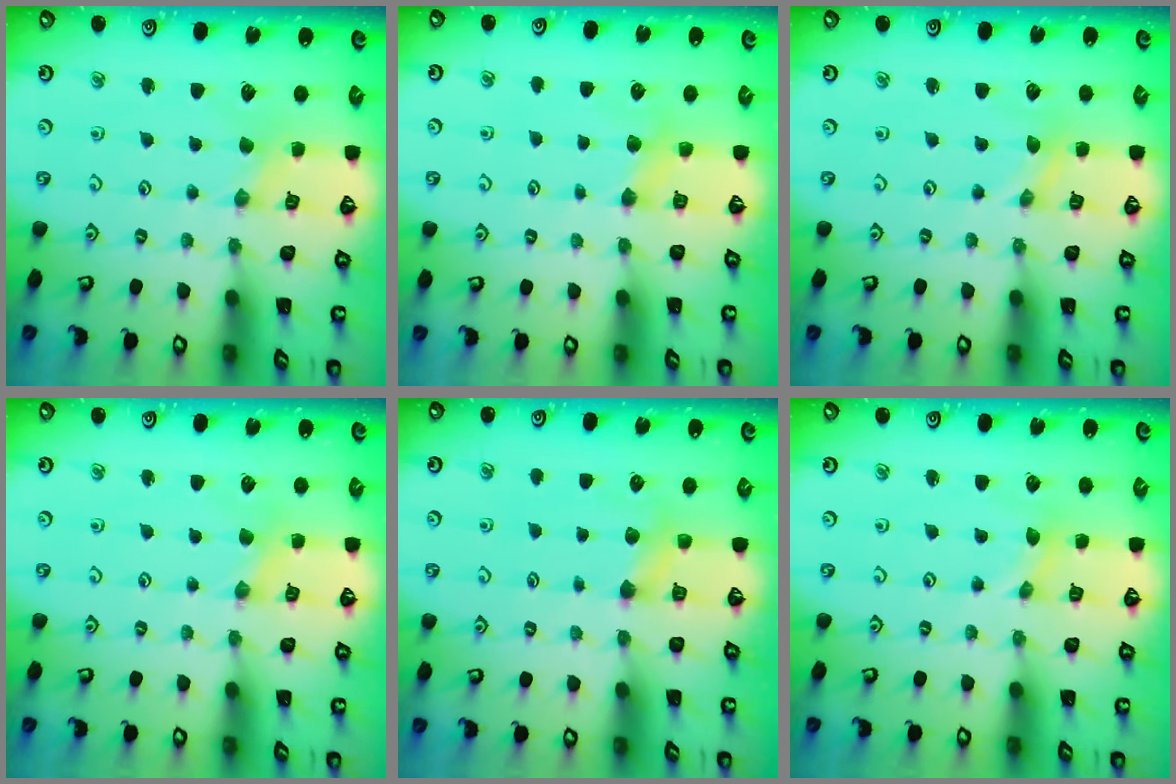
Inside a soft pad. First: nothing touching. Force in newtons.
{"total": 4.9, "press": 4.9, "slide": 0.5}
{"total": 0.0}
{"total": 2.3, "press": 2.3, "slide": 0.4}
{"total": 3.9, "press": 3.9, "slide": 0.5}
{"total": 1.1, "press": 1.1, "slide": 0.1}